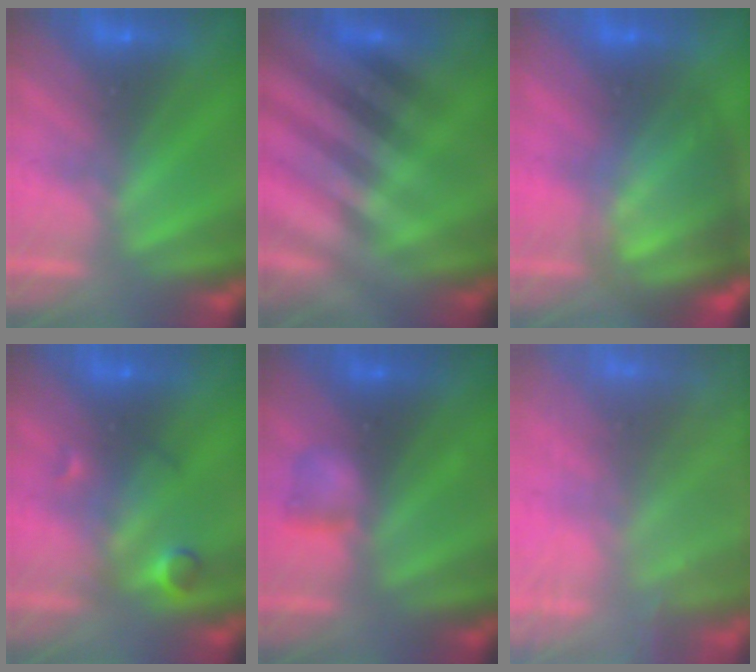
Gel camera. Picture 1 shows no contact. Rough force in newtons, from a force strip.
{"total": 2.4}
{"total": 5.8}
{"total": 2.9}
{"total": 2.1}
{"total": 11.3}